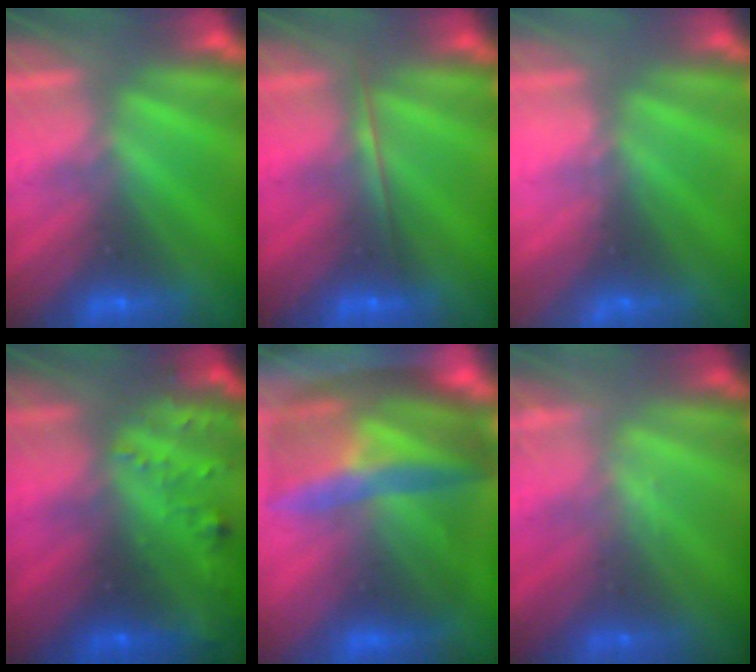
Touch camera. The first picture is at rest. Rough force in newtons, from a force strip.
{"total": 1.7}
{"total": 2.4}
{"total": 7.5}
{"total": 10.8}
{"total": 1.9}